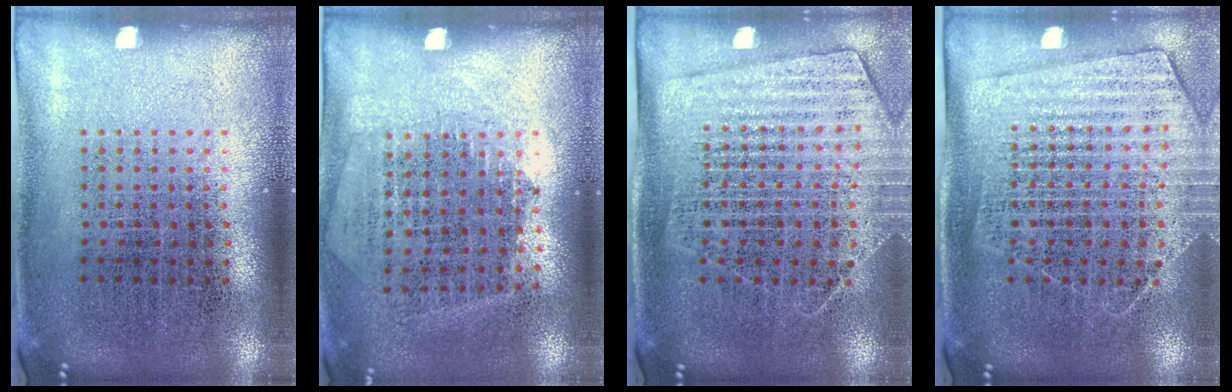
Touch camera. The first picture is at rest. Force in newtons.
{"total": 1.2, "press": 1.1, "slide": 0.5}
{"total": 1.7, "press": 1.5, "slide": 0.8}
{"total": 1.7, "press": 1.5, "slide": 0.8}